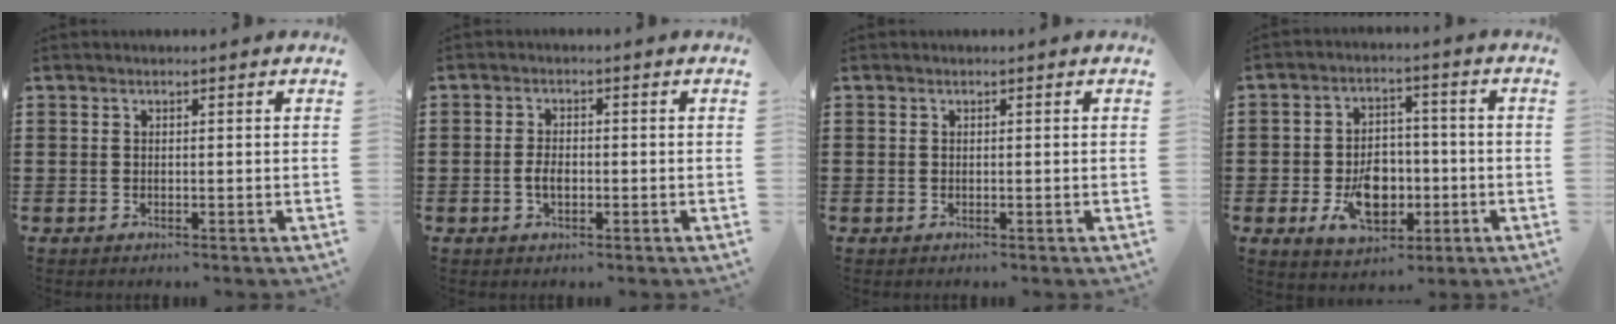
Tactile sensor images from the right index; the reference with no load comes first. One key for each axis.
{"total": 2.7, "fx": -0.6, "fy": 1.4, "fz": 2.2, "tx": -0.049, "ty": -0.001, "tz": -0.013}
{"total": 0.0}
{"total": 8.6, "fx": -2.2, "fy": 5.5, "fz": 6.2, "tx": -0.102, "ty": -0.001, "tz": -0.040}